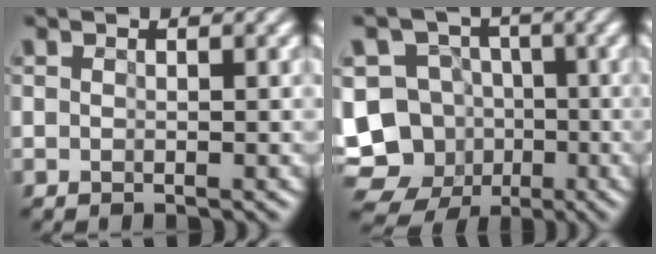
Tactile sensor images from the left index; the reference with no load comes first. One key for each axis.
{"total": 10.4, "fx": -3.7, "fy": 9.2, "fz": 3.3, "tx": -0.086, "ty": -0.008, "tz": -0.061}